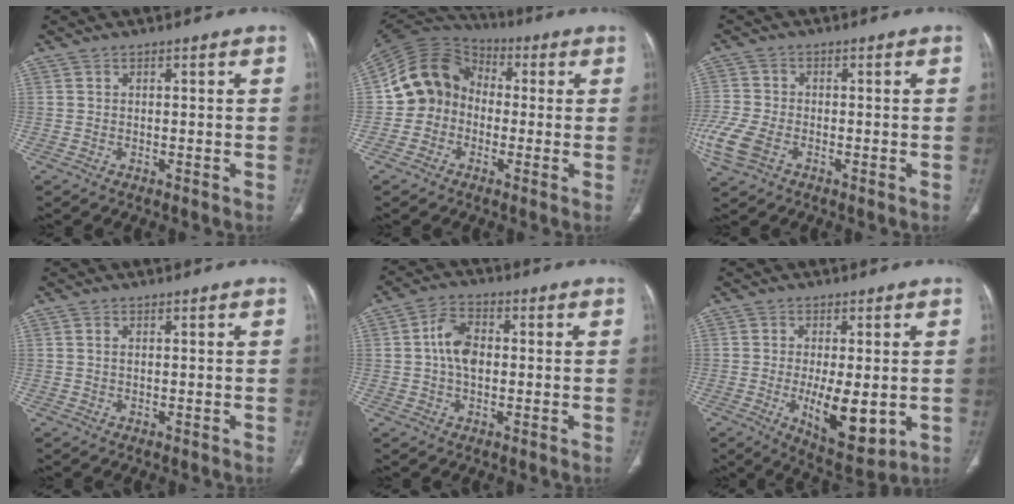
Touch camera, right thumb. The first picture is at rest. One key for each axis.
{"total": 12.4, "fx": -1.1, "fy": 10.8, "fz": 6.0, "tx": -0.099, "ty": 0.037, "tz": -0.037}
{"total": 8.3, "fx": -3.3, "fy": 5.2, "fz": 5.5, "tx": -0.143, "ty": 0.001, "tz": -0.066}
{"total": 0.7, "fx": 0.3, "fy": 0.3, "fz": 0.6, "tx": -0.015, "ty": 0.004, "tz": 0.006}
{"total": 6.8, "fx": 0.3, "fy": 4.3, "fz": 5.3, "tx": -0.093, "ty": 0.013, "tz": 0.000}
{"total": 11.2, "fx": -1.8, "fy": 4.5, "fz": 10.1, "tx": -0.147, "ty": -0.025, "tz": -0.017}